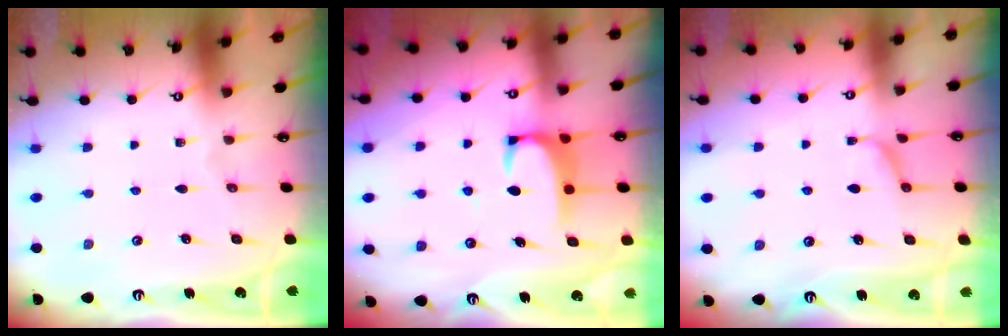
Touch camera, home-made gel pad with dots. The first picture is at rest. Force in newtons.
{"total": 1.9, "press": 1.9, "slide": 0.3}
{"total": 1.2, "press": 1.0, "slide": 0.6}